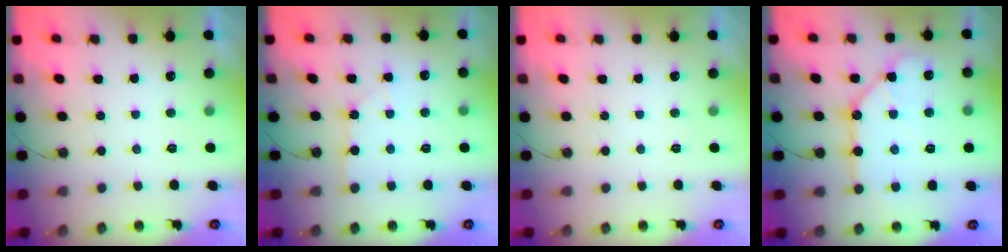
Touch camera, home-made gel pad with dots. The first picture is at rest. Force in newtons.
{"total": 5.9, "press": 5.8, "slide": 0.9}
{"total": 0.0}
{"total": 11.5, "press": 11.4, "slide": 1.1}